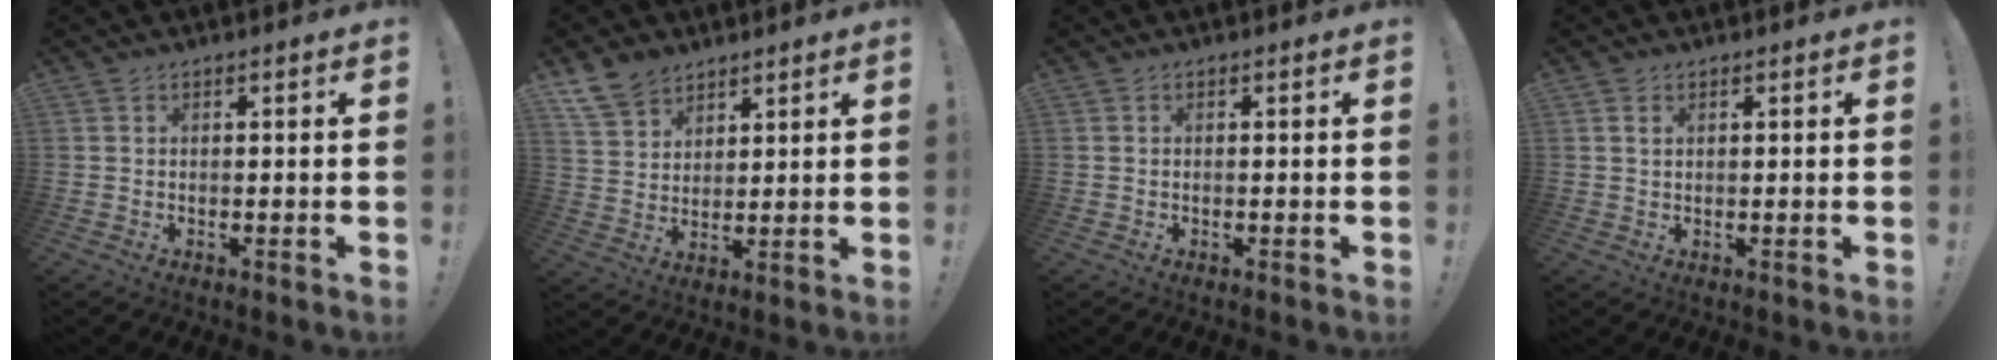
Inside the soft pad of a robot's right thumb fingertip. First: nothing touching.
{"total": 9.5, "force": [7.0, 6.0, 2.5], "torque": [-0.044, -0.042, 0.139]}
{"total": 0.0}
{"total": 1.3, "force": [0.7, 0.7, 0.8], "torque": [-0.012, 0.001, 0.011]}